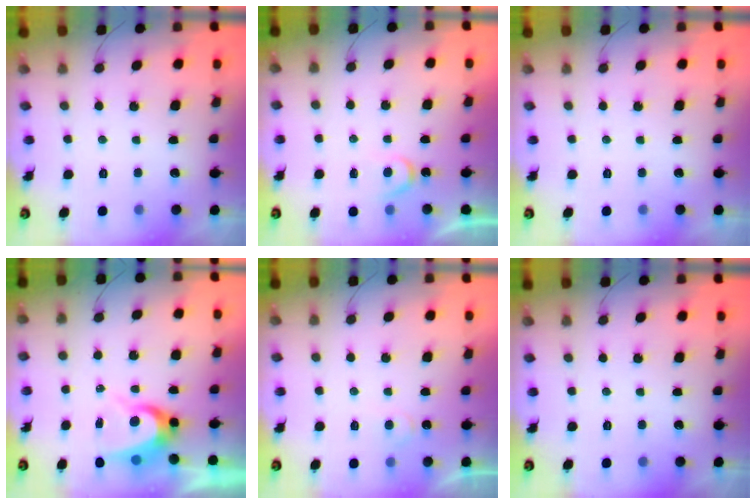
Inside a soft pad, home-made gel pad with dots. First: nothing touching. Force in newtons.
{"total": 3.5, "press": 3.5, "slide": 0.3}
{"total": 0.0}
{"total": 7.5, "press": 7.5, "slide": 0.5}
{"total": 3.4, "press": 3.3, "slide": 0.3}
{"total": 0.0}